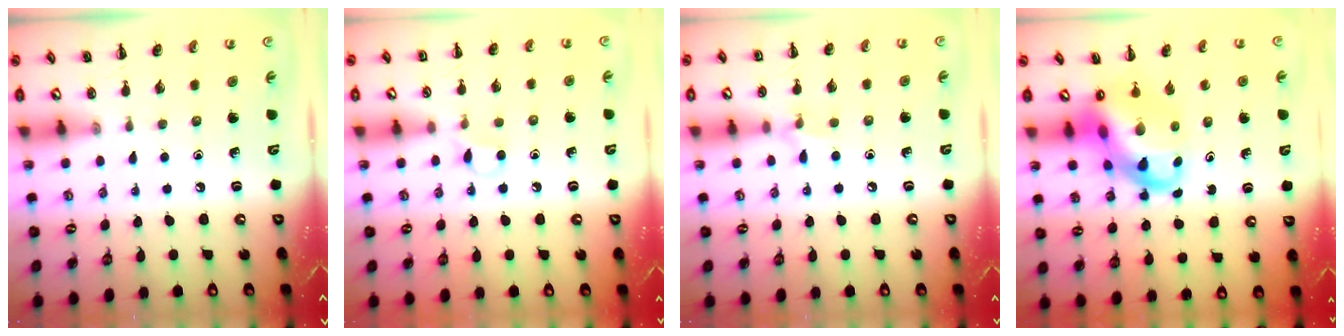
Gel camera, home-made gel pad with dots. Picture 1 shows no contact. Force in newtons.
{"total": 3.7, "press": 3.5, "slide": 1.1}
{"total": 5.6, "press": 5.3, "slide": 1.9}
{"total": 11.1, "press": 10.7, "slide": 3.0}